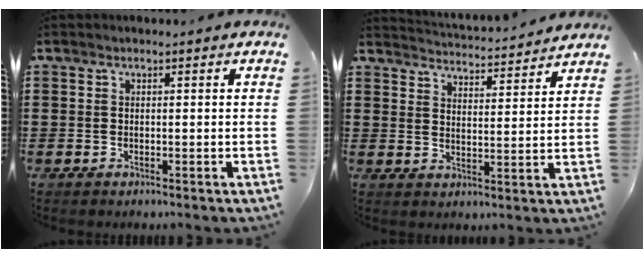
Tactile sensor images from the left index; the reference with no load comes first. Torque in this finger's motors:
{"motor_torque": [0.30, -0.28, 0.22, 0.02]}